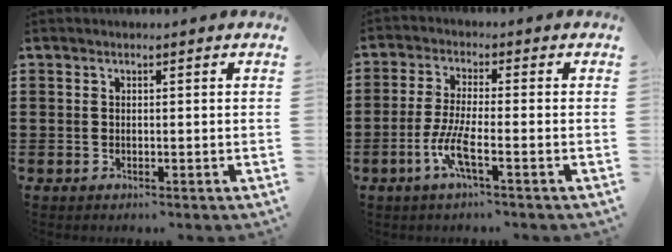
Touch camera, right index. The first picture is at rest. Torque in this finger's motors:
{"motor_torque": [2.13, 0.00, 0.47, 0.14]}